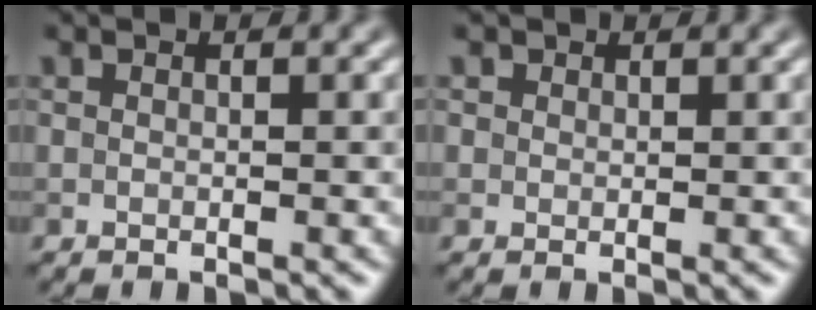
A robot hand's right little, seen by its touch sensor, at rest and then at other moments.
{"total": 1.1, "force": [0.7, 0.9, 0.2], "torque": [-0.001, -0.003, 0.006]}